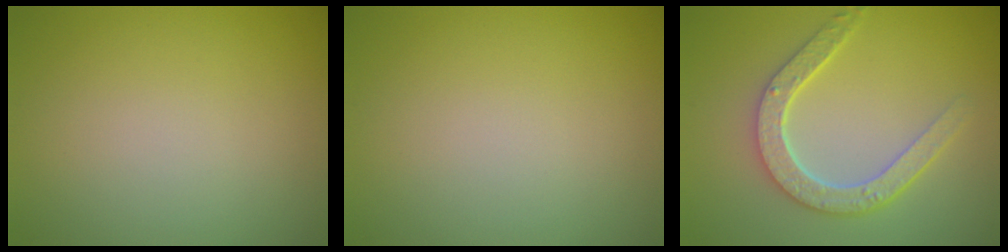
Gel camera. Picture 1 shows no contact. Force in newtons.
{"total": 0.0}
{"total": 4.5, "press": 3.5, "slide": 2.8}